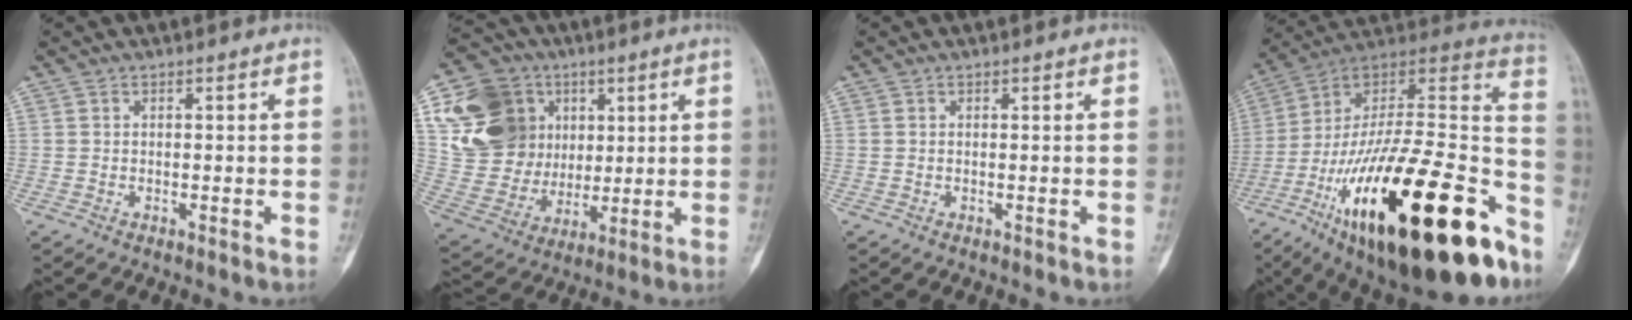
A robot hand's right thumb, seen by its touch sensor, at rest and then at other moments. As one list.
[{"total": 20.4, "force": [6.4, 17.0, 9.3], "torque": [-0.145, 0.012, 0.135]}, {"total": 0.0}, {"total": 39.7, "force": [-19.1, 13.8, 31.9], "torque": [-0.460, 0.059, -0.308]}]